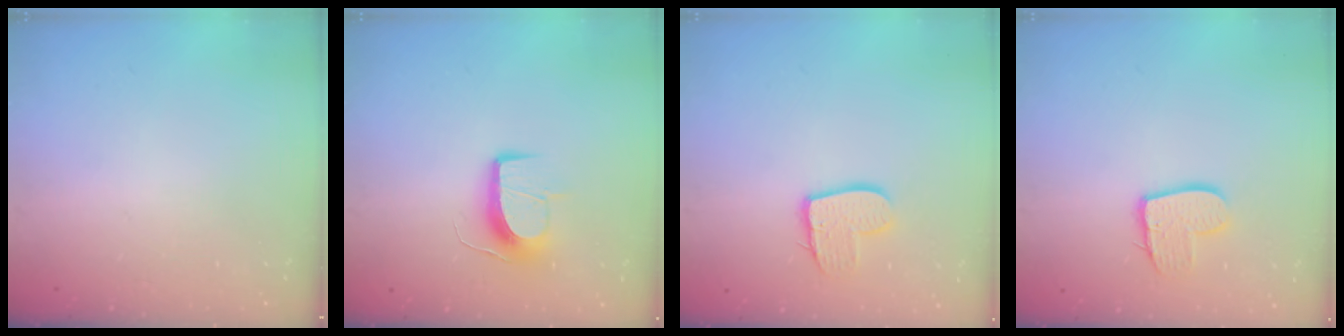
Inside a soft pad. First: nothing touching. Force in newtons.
{"total": 10.1, "press": 10.1, "slide": 0.2}
{"total": 10.7, "press": 10.6, "slide": 0.8}
{"total": 10.7, "press": 10.6, "slide": 0.8}